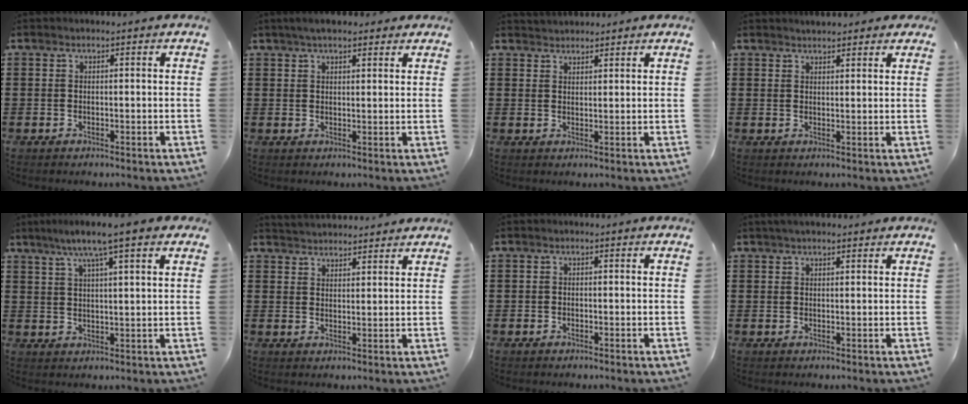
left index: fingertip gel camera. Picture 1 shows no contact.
{"total": 3.5, "force": [2.6, 1.2, 2.0], "torque": [-0.045, 0.007, 0.048]}
{"total": 1.9, "force": [1.9, 0.4, -0.2], "torque": [-0.002, 0.000, 0.038]}
{"total": 1.8, "force": [1.8, 0.4, 0.2], "torque": [-0.008, 0.003, 0.035]}
{"total": 6.8, "force": [4.7, 0.2, 4.9], "torque": [-0.108, -0.002, 0.080]}
{"total": 2.6, "force": [2.6, 0.0, -0.4], "torque": [-0.001, -0.007, 0.050]}
{"total": 0.6, "force": [-0.5, 0.4, 0.1], "torque": [-0.004, 0.001, -0.010]}
{"total": 1.7, "force": [1.3, 0.4, 0.9], "torque": [-0.019, 0.004, 0.025]}